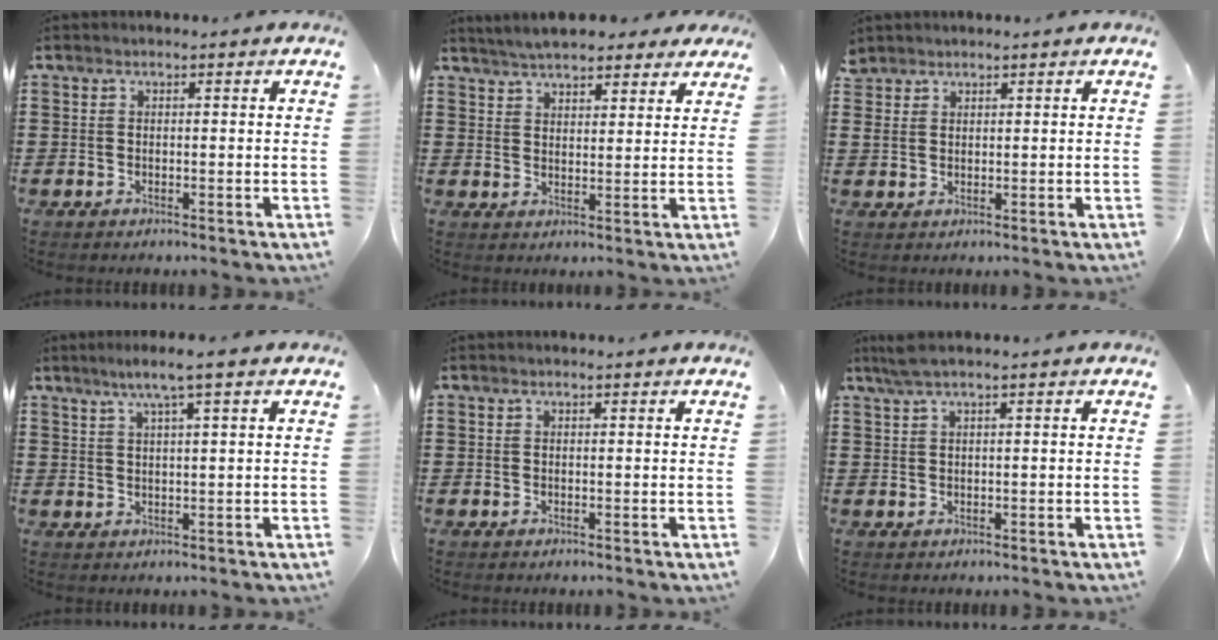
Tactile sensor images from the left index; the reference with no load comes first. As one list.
[{"total": 4.9, "force": [4.6, 1.4, 1.2], "torque": [-0.040, -0.006, 0.084]}, {"total": 1.9, "force": [1.5, 1.1, 0.1], "torque": [-0.008, 0.004, 0.031]}, {"total": 3.8, "force": [2.2, -0.3, 3.1], "torque": [-0.064, 0.002, 0.036]}, {"total": 0.0}, {"total": 2.0, "force": [1.0, 0.0, 1.8], "torque": [-0.036, -0.001, 0.017]}]